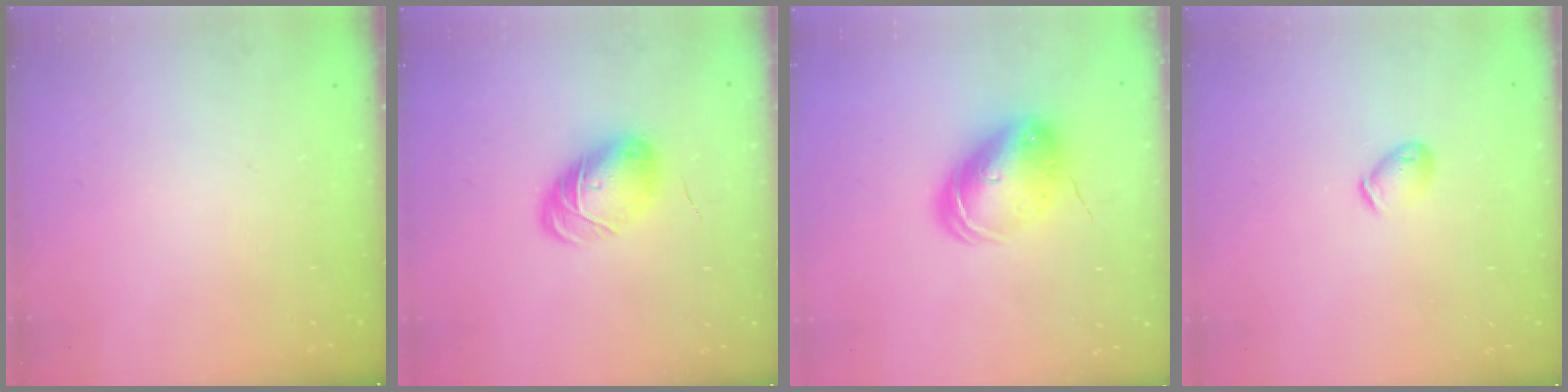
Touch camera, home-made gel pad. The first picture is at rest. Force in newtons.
{"total": 9.7, "press": 9.7, "slide": 0.1}
{"total": 11.2, "press": 11.1, "slide": 2.0}
{"total": 5.2, "press": 5.2, "slide": 0.7}